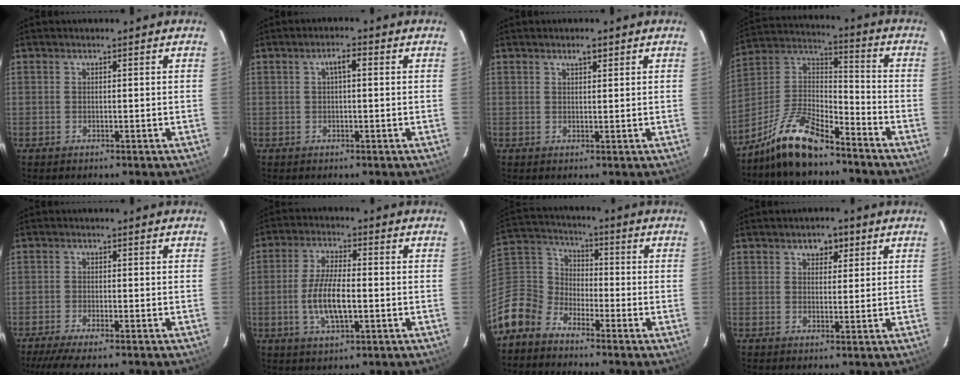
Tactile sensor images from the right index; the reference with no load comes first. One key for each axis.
{"total": 2.5, "fx": 0.5, "fy": 0.7, "fz": 2.3, "tx": -0.043, "ty": 0.011, "tz": 0.009}
{"total": 1.7, "fx": 1.1, "fy": 0.6, "fz": 1.1, "tx": -0.017, "ty": 0.006, "tz": 0.019}
{"total": 14.2, "fx": -10.8, "fy": 4.3, "fz": 8.2, "tx": -0.184, "ty": 0.018, "tz": -0.207}
{"total": 6.8, "fx": -5.6, "fy": 0.6, "fz": 3.7, "tx": -0.088, "ty": -0.023, "tz": -0.099}
{"total": 8.9, "fx": -1.7, "fy": 2.9, "fz": 8.2, "tx": -0.167, "ty": -0.001, "tz": -0.032}
{"total": 11.6, "fx": -7.7, "fy": 8.0, "fz": 3.5, "tx": -0.107, "ty": 0.027, "tz": -0.171}
{"total": 3.5, "fx": 1.8, "fy": 2.4, "fz": 1.8, "tx": -0.018, "ty": 0.009, "tz": 0.027}